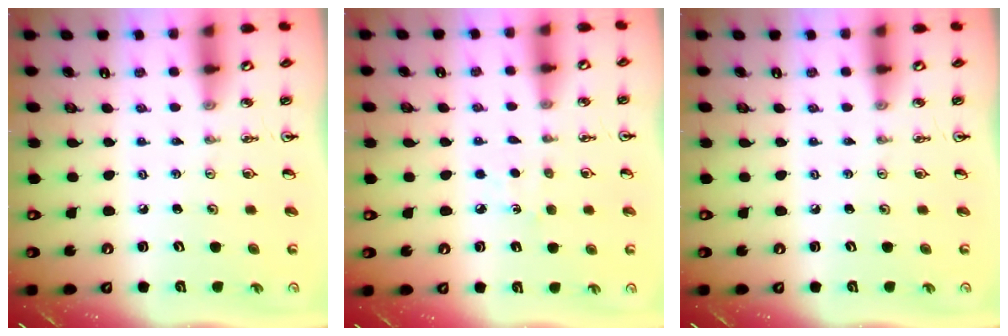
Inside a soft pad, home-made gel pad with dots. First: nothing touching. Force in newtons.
{"total": 4.1, "press": 4.1, "slide": 0.4}
{"total": 0.0}